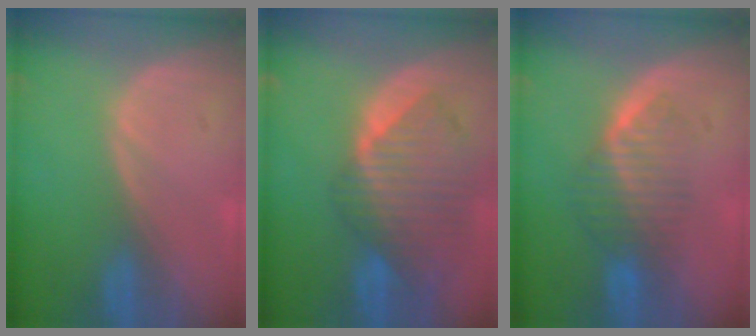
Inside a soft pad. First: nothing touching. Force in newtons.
{"total": 10.3, "press": 8.8, "slide": 5.3}
{"total": 6.4, "press": 5.8, "slide": 2.7}